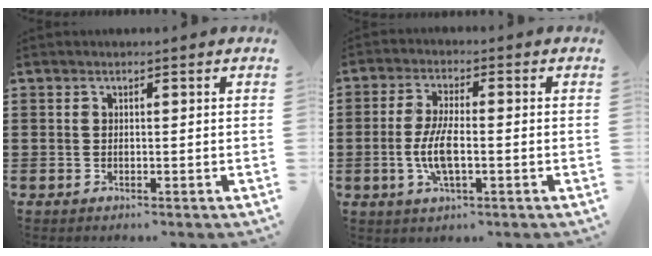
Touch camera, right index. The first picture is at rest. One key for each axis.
{"total": 6.1, "fx": -1.2, "fy": 1.7, "fz": 5.8, "tx": -0.128, "ty": -0.006, "tz": -0.028}